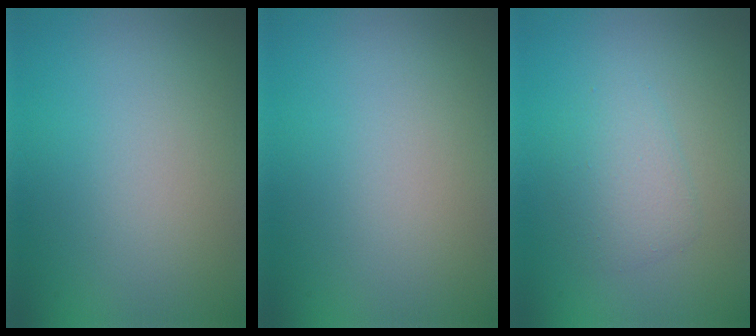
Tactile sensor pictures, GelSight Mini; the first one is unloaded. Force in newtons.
{"total": 0.0}
{"total": 2.4, "press": 2.4, "slide": 0.0}